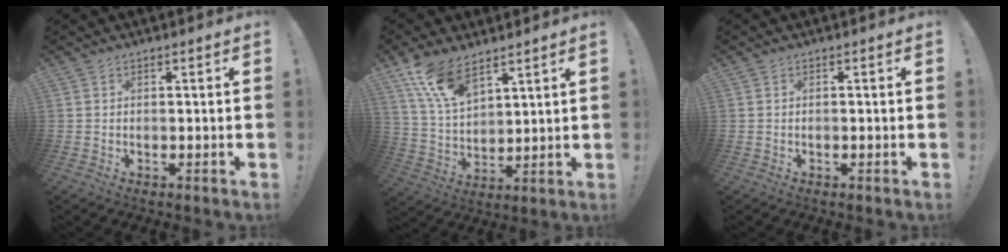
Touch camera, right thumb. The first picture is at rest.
{"total": 12.3, "force": [9.1, 5.2, 6.5], "torque": [-0.134, -0.047, 0.172]}
{"total": 0.0}